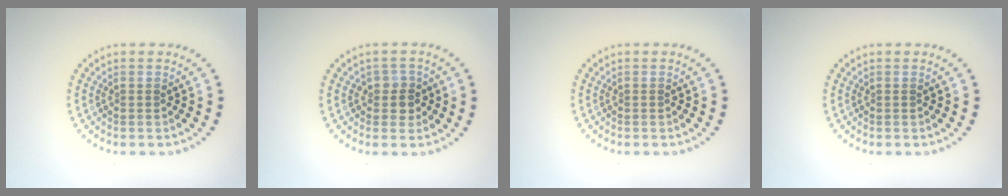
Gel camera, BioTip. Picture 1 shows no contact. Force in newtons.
{"total": 1.9, "press": 1.7, "slide": 0.8}
{"total": 0.0}
{"total": 0.0}